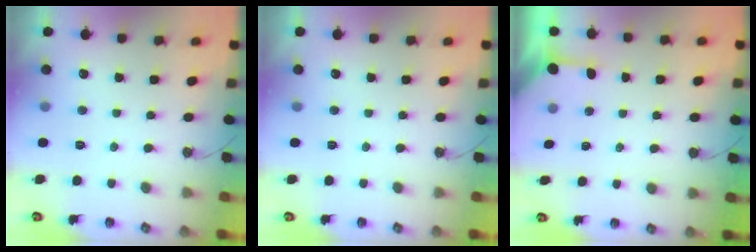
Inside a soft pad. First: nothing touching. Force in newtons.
{"total": 0.0}
{"total": 2.6, "press": 2.5, "slide": 0.3}